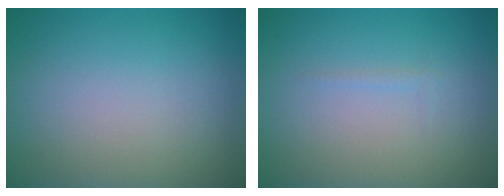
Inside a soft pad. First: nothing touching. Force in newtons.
{"total": 0.6, "press": 0.5, "slide": 0.1}